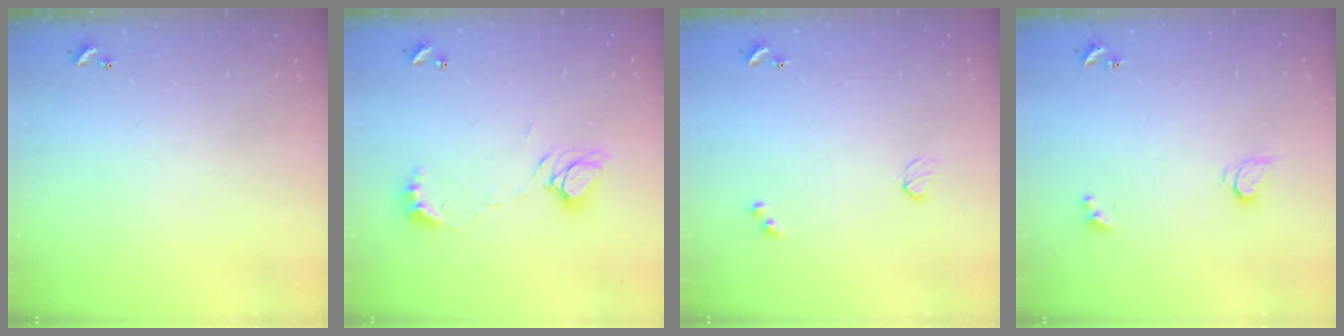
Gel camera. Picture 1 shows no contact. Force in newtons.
{"total": 8.4, "press": 8.4, "slide": 1.0}
{"total": 2.9, "press": 2.9, "slide": 0.5}
{"total": 2.9, "press": 2.9, "slide": 0.5}